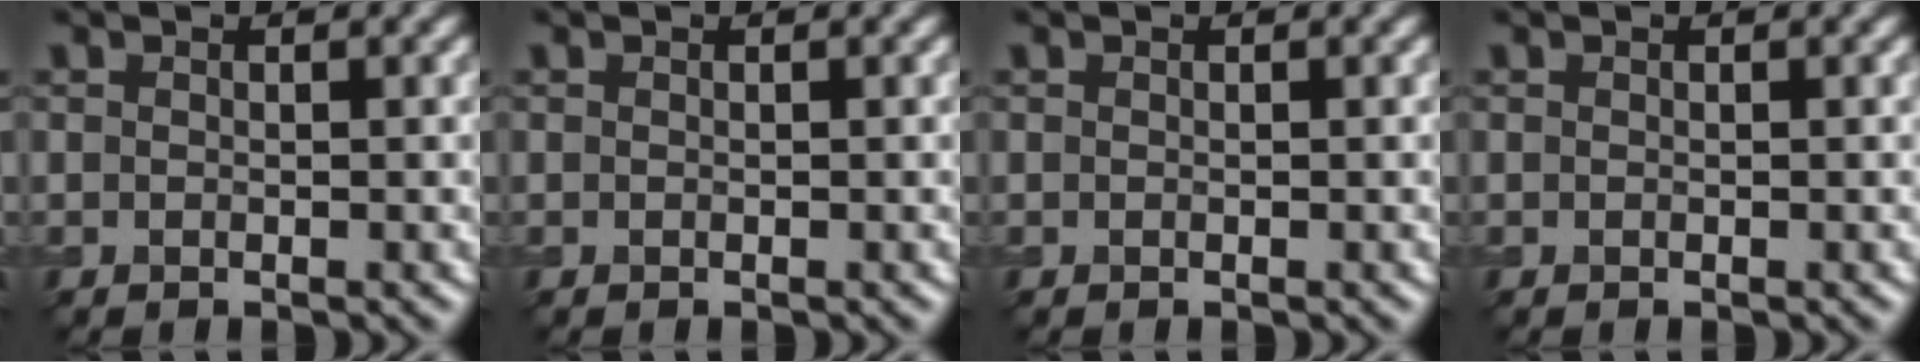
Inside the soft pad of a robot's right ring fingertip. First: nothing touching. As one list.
[{"total": 0.0}, {"total": 0.0}, {"total": 0.0}]